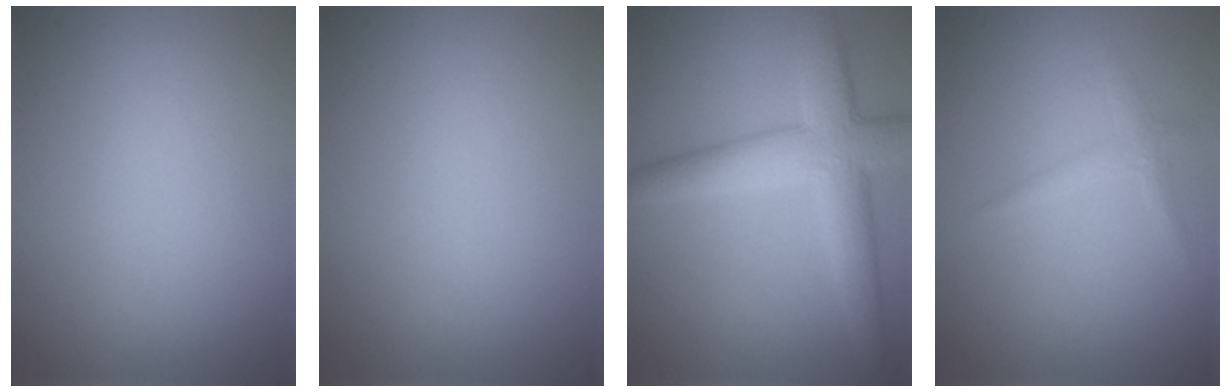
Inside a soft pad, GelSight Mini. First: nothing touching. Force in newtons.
{"total": 0.0}
{"total": 5.9, "press": 5.9, "slide": 0.4}
{"total": 1.3, "press": 1.3, "slide": 0.0}